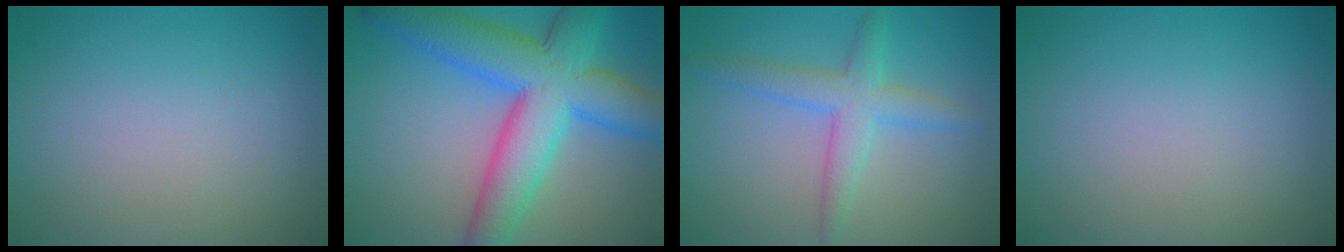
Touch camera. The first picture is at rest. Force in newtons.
{"total": 10.8, "press": 10.8, "slide": 0.3}
{"total": 3.7, "press": 3.7, "slide": 0.0}
{"total": 0.0}